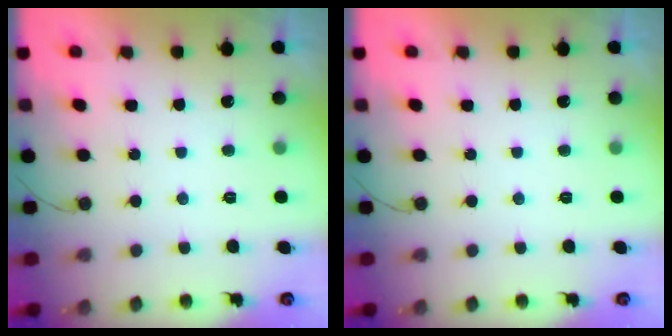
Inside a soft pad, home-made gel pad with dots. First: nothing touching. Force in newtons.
{"total": 0.0}